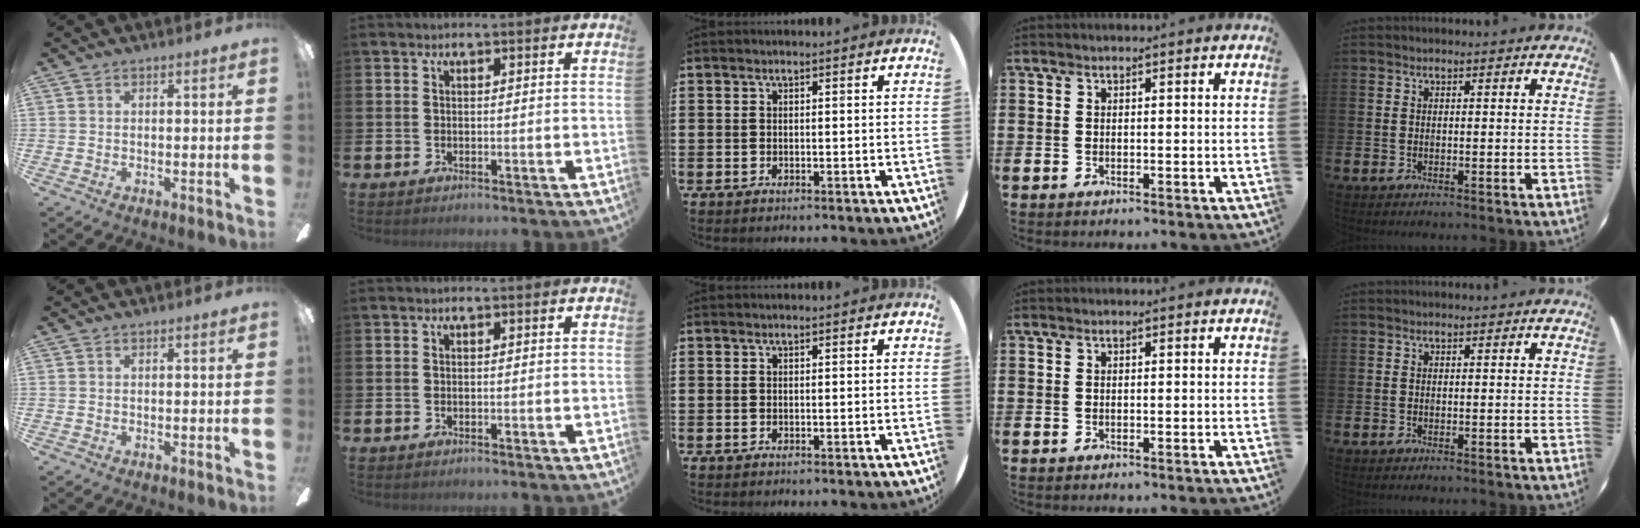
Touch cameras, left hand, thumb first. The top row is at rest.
{}